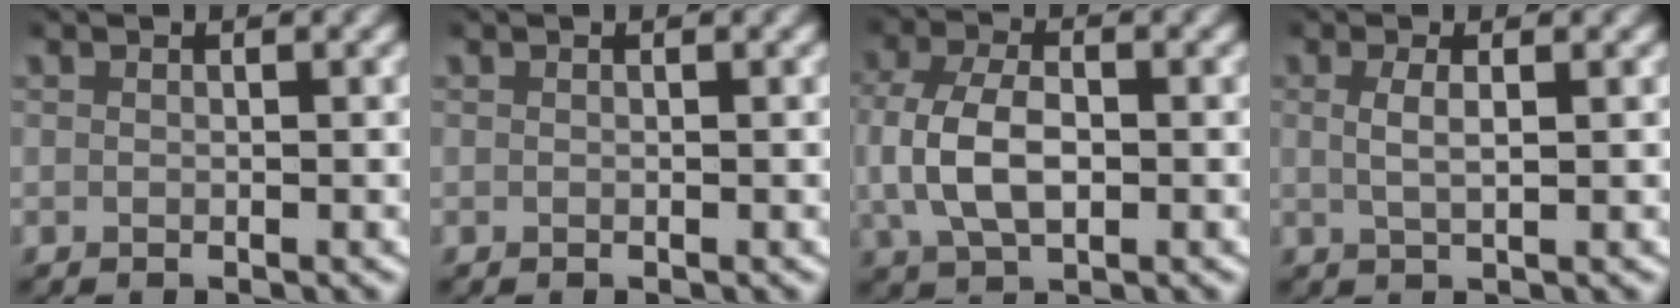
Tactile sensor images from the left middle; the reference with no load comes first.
{"total": 0.0}
{"total": 5.7, "force": [-0.2, 3.7, 4.3], "torque": [-0.111, -0.011, 0.006]}
{"total": 1.9, "force": [0.5, 0.4, 1.8], "torque": [-0.039, -0.003, 0.014]}